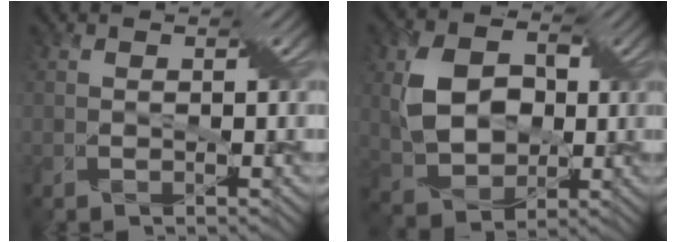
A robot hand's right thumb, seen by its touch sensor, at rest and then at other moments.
{"total": 8.4, "force": [1.0, 6.2, 5.6], "torque": [-0.140, -0.001, 0.019]}